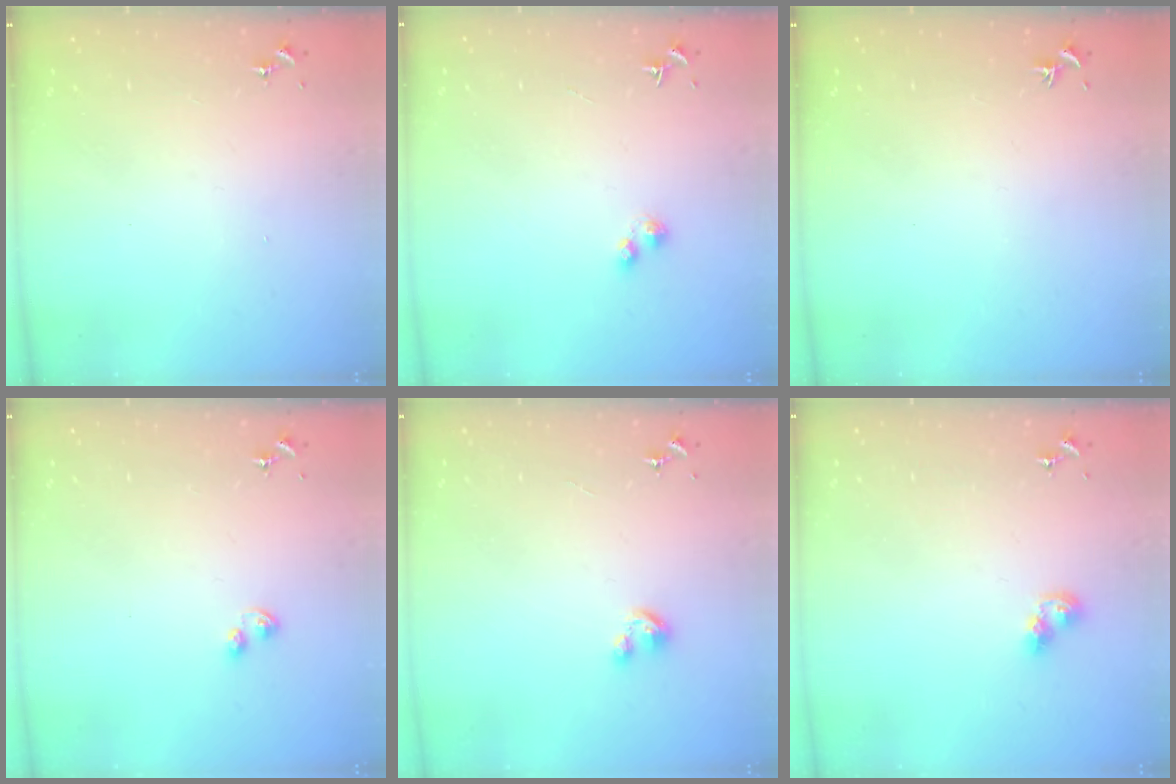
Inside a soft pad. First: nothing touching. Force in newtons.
{"total": 1.6, "press": 1.6, "slide": 0.2}
{"total": 0.0}
{"total": 3.1, "press": 3.1, "slide": 0.5}
{"total": 5.0, "press": 4.9, "slide": 0.5}
{"total": 7.5, "press": 7.4, "slide": 0.6}